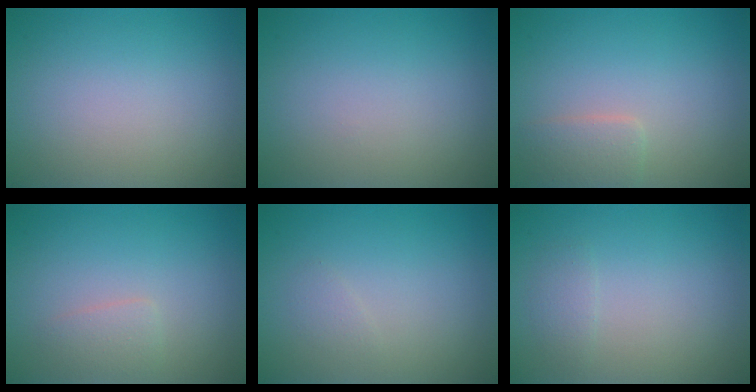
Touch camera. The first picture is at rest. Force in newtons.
{"total": 0.0}
{"total": 2.0, "press": 2.0, "slide": 0.0}
{"total": 1.2, "press": 1.2, "slide": 0.1}
{"total": 0.7, "press": 0.7, "slide": 0.0}
{"total": 0.9, "press": 0.9, "slide": 0.0}